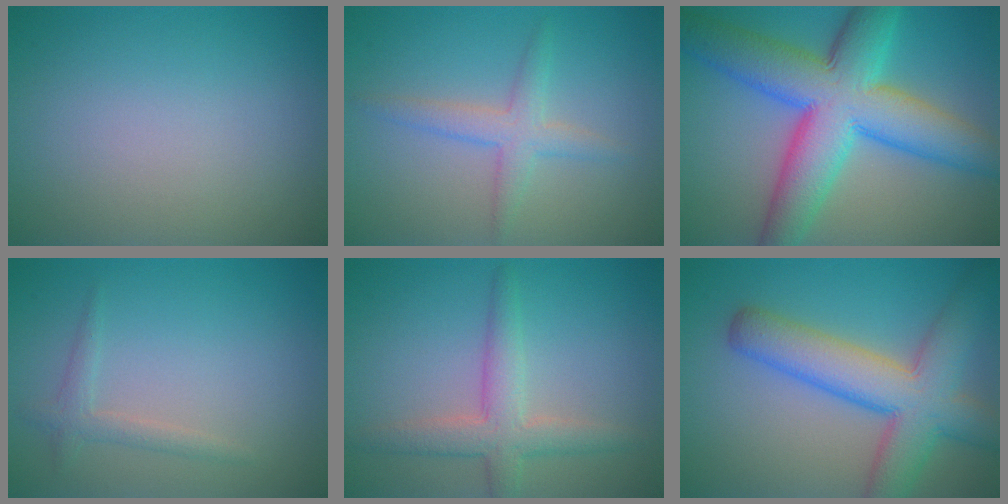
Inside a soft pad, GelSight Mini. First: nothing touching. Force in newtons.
{"total": 2.7, "press": 2.7, "slide": 0.1}
{"total": 11.8, "press": 11.8, "slide": 0.1}
{"total": 1.5, "press": 1.5, "slide": 0.0}
{"total": 3.8, "press": 3.8, "slide": 0.2}
{"total": 8.3, "press": 8.3, "slide": 0.3}